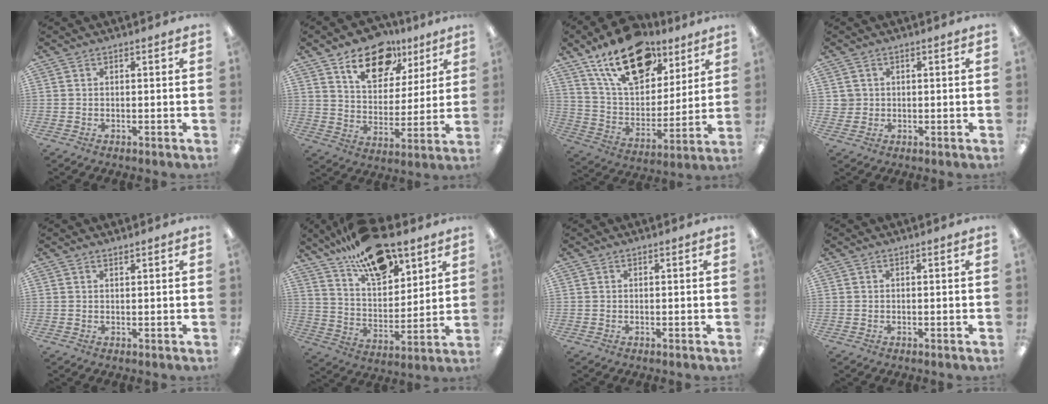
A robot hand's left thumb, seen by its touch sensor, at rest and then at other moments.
{"total": 15.5, "force": [10.0, 9.2, 7.6], "torque": [-0.113, -0.049, 0.176]}
{"total": 21.1, "force": [13.5, 11.4, 11.5], "torque": [-0.194, -0.063, 0.240]}
{"total": 2.3, "force": [0.5, 2.3, 0.0], "torque": [0.001, 0.001, 0.006]}
{"total": 0.8, "force": [0.8, 0.0, 0.1], "torque": [-0.003, -0.001, 0.015]}
{"total": 19.7, "force": [14.4, 8.5, 10.4], "torque": [-0.175, -0.077, 0.251]}
{"total": 0.0}
{"total": 0.0}